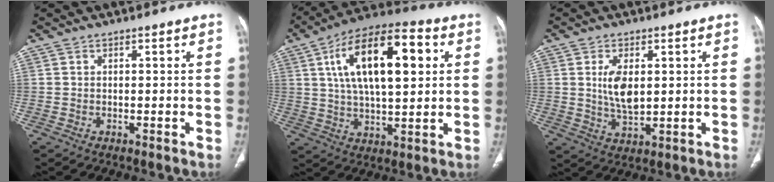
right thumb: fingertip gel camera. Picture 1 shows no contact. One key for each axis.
{"total": 20.1, "fx": 5.5, "fy": 8.8, "fz": 17.2, "tx": -0.273, "ty": 0.010, "tz": 0.085}
{"total": 7.1, "fx": 1.3, "fy": 3.7, "fz": 5.9, "tx": -0.106, "ty": -0.010, "tz": 0.030}